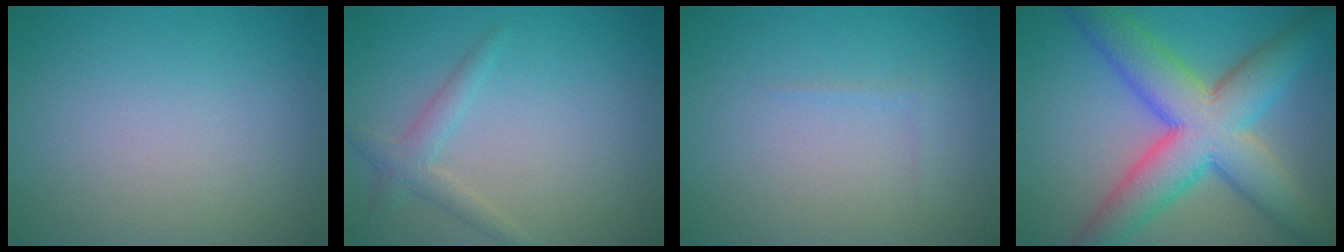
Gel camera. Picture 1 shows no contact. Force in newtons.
{"total": 1.9, "press": 1.9, "slide": 0.0}
{"total": 0.5, "press": 0.5, "slide": 0.1}
{"total": 10.8, "press": 10.8, "slide": 0.5}